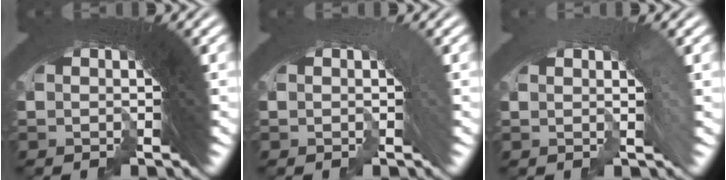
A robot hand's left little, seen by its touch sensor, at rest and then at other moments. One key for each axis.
{"total": 1.2, "fx": -1.0, "fy": -0.3, "fz": -0.7, "tx": 0.017, "ty": -0.004, "tz": -0.011}
{"total": 2.6, "fx": -2.1, "fy": -0.9, "fz": -1.1, "tx": 0.017, "ty": -0.011, "tz": -0.027}